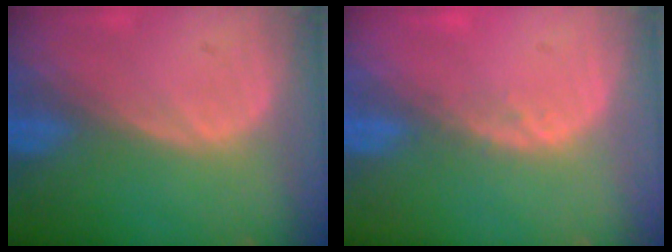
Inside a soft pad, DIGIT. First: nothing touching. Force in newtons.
{"total": 1.3, "press": 1.2, "slide": 0.6}